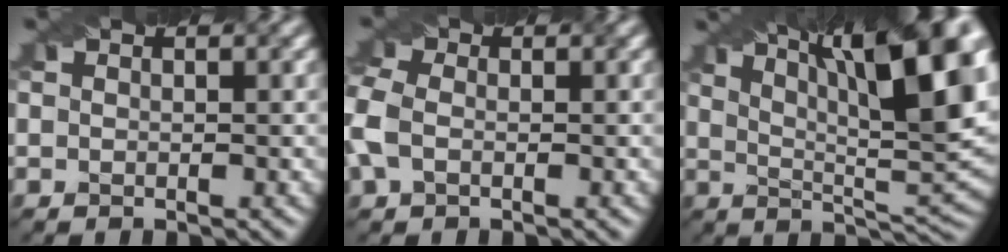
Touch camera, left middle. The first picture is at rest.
{"total": 4.0, "force": [-0.5, 2.9, 2.7], "torque": [-0.075, 0.006, -0.022]}
{"total": 15.5, "force": [7.1, 4.8, 12.9], "torque": [-0.178, 0.019, 0.113]}